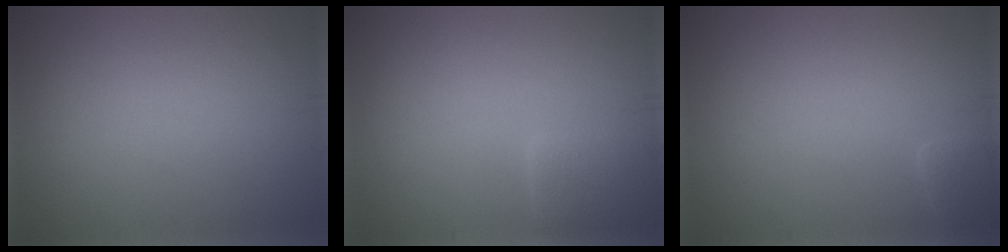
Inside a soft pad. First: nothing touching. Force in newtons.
{"total": 2.6, "press": 2.6, "slide": 0.1}
{"total": 1.3, "press": 1.3, "slide": 0.1}